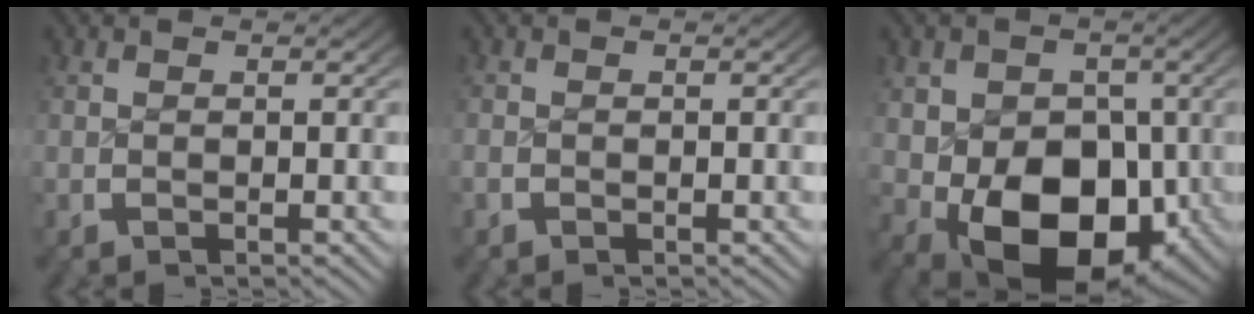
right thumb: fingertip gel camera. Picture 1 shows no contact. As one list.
[{"total": 0.6, "force": [-0.5, 0.4, 0.1], "torque": [-0.003, -0.002, -0.007]}, {"total": 14.3, "force": [-2.9, 10.2, 9.7], "torque": [-0.182, -0.078, -0.011]}]